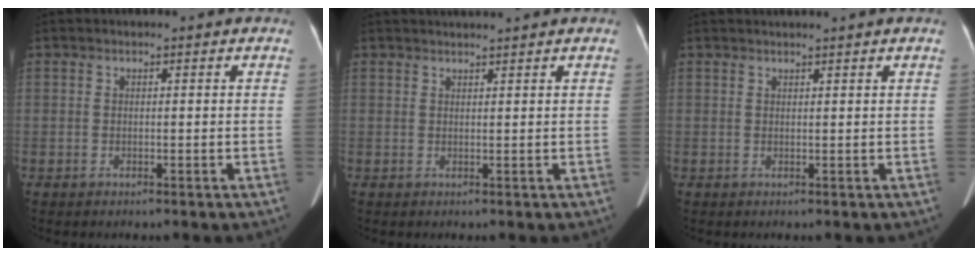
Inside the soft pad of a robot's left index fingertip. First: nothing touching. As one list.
[{"total": 2.3, "force": [2.1, -0.7, 0.6], "torque": [-0.007, 0.012, 0.035]}, {"total": 2.1, "force": [1.8, -0.7, 0.8], "torque": [-0.013, 0.012, 0.033]}]